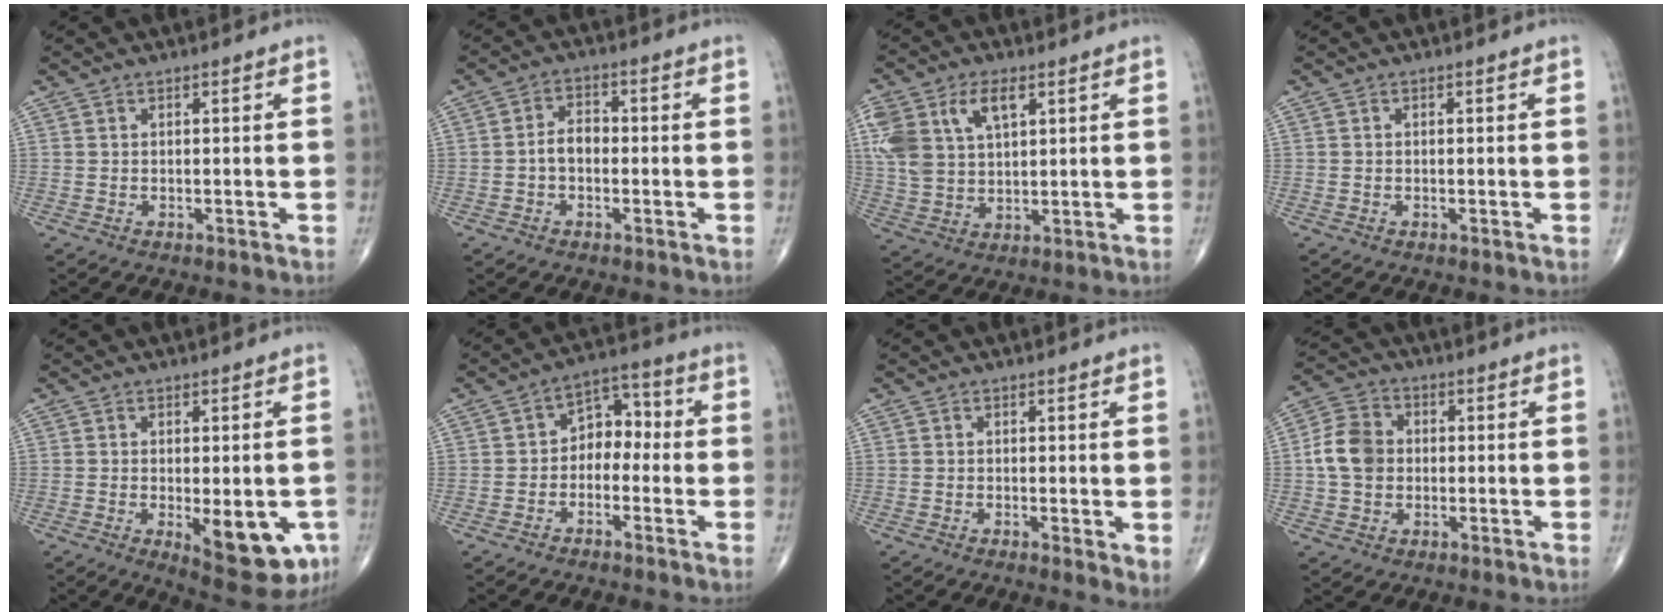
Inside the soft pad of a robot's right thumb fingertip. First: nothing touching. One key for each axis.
{"total": 4.0, "fx": -0.8, "fy": 2.6, "fz": 2.9, "tx": -0.040, "ty": 0.019, "tz": -0.023}
{"total": 12.8, "fx": 5.0, "fy": 7.4, "fz": 9.1, "tx": -0.193, "ty": 0.001, "tz": 0.104}
{"total": 0.0}
{"total": 11.7, "fx": -3.6, "fy": 4.7, "fz": 10.1, "tx": -0.112, "ty": -0.010, "tz": -0.036}
{"total": 6.9, "fx": -1.2, "fy": 5.0, "fz": 4.6, "tx": -0.035, "ty": 0.039, "tz": -0.038}
{"total": 2.7, "fx": -0.1, "fy": 0.7, "fz": 2.6, "tx": -0.042, "ty": -0.011, "tz": -0.007}
{"total": 8.2, "fx": -0.1, "fy": 6.6, "fz": 4.8, "tx": -0.080, "ty": 0.017, "tz": -0.010}